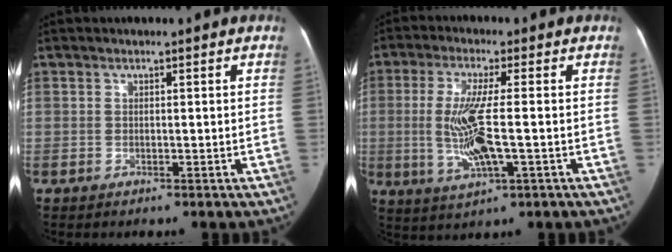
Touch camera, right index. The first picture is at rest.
{"total": 9.3, "force": [-1.2, 1.3, 9.2], "torque": [-0.195, -0.010, -0.021]}